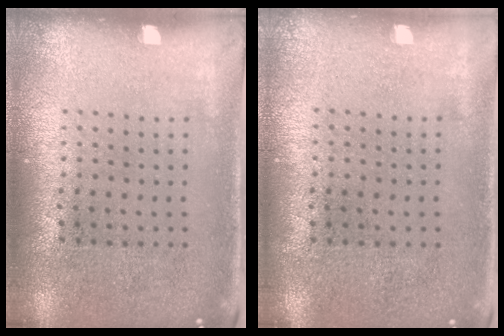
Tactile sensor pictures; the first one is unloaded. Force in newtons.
{"total": 0.0}